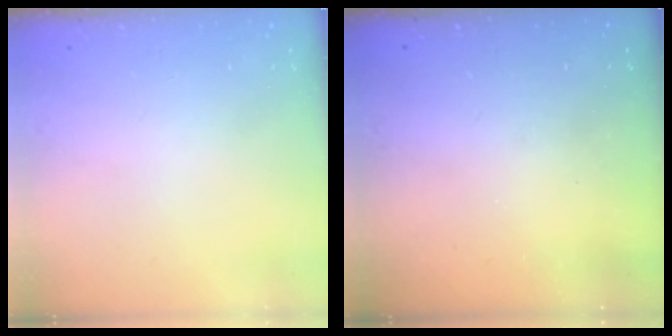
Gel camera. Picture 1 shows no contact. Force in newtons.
{"total": 3.0, "press": 2.9, "slide": 0.8}